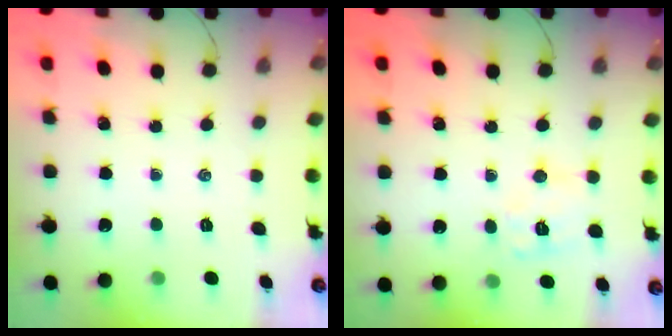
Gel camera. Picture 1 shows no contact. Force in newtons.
{"total": 8.0, "press": 8.0, "slide": 0.6}